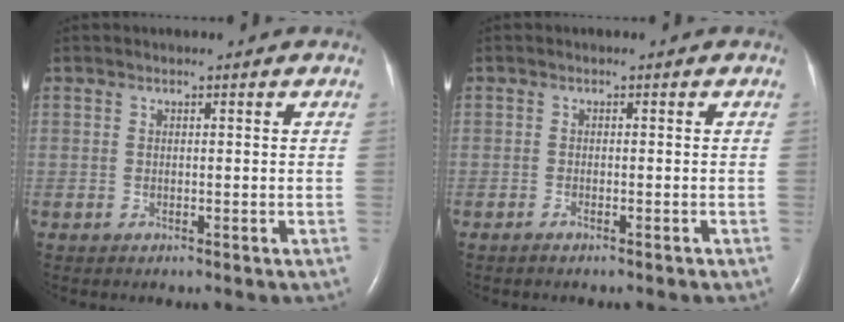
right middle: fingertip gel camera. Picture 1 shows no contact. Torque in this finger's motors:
{"motor_torque": [-0.15, -0.14, -0.09, -0.01]}